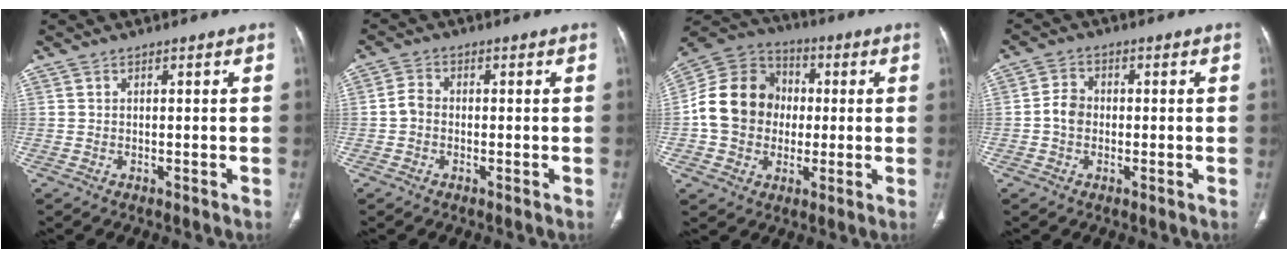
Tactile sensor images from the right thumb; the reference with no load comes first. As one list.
[{"total": 2.8, "force": [-0.6, 2.3, 1.6], "torque": [-0.023, 0.008, -0.018]}, {"total": 15.6, "force": [-0.3, 13.5, 7.8], "torque": [-0.122, 0.028, -0.011]}, {"total": 3.9, "force": [-0.6, 3.2, 2.1], "torque": [-0.030, 0.013, -0.018]}]